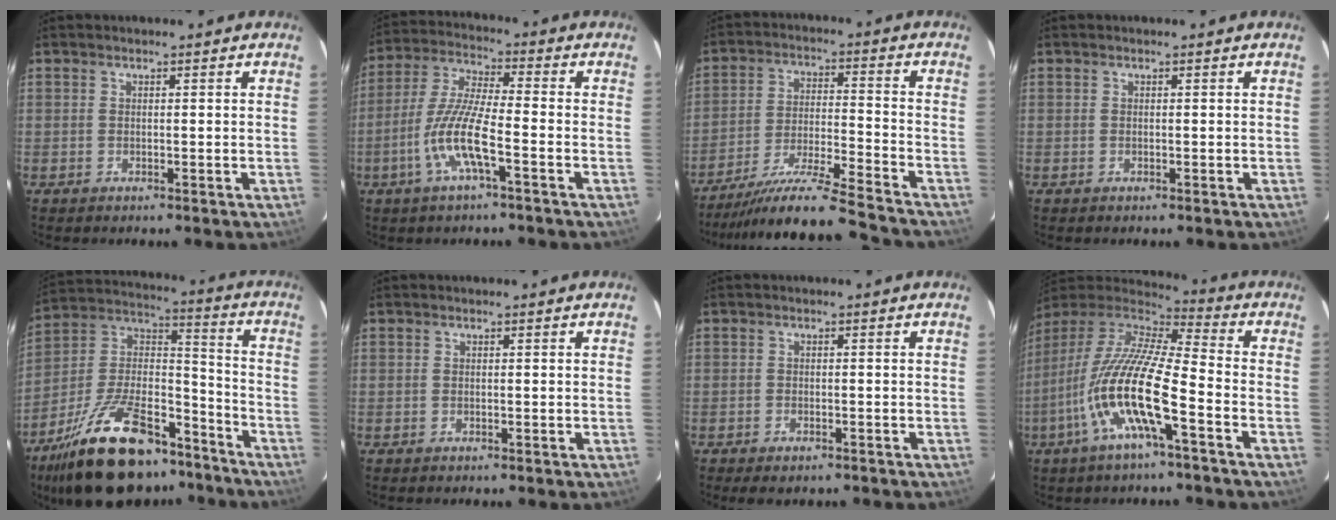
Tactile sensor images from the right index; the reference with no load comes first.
{"total": 10.3, "force": [-4.2, 1.3, 9.3], "torque": [-0.203, -0.003, -0.083]}
{"total": 18.0, "force": [-16.5, -1.0, 7.1], "torque": [-0.145, -0.033, -0.270]}
{"total": 0.0}
{"total": 27.1, "force": [-19.0, 11.8, 15.4], "torque": [-0.297, 0.017, -0.294]}
{"total": 0.0}
{"total": 3.2, "force": [-2.5, 1.3, 1.5], "torque": [-0.037, -0.010, -0.038]}
{"total": 17.3, "force": [-6.7, 2.9, 15.7], "torque": [-0.291, -0.023, -0.136]}